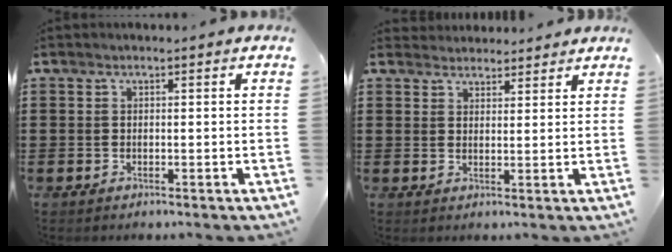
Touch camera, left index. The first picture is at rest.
{"total": 2.6, "force": [2.5, 0.6, -0.4], "torque": [-0.002, -0.002, 0.048]}